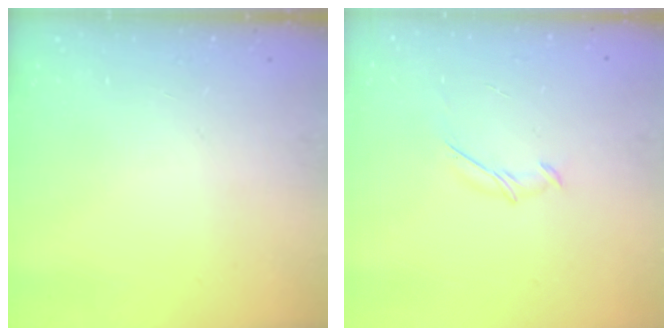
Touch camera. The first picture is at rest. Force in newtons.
{"total": 5.4, "press": 5.4, "slide": 1.0}